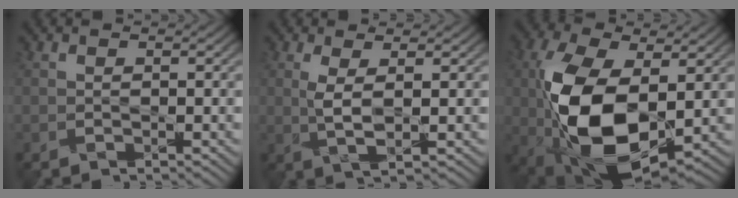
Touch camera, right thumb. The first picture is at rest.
{"total": 3.2, "force": [0.8, 0.3, 3.1], "torque": [-0.071, 0.004, 0.016]}
{"total": 14.8, "force": [-1.1, 7.7, 12.6], "torque": [-0.281, -0.008, -0.024]}